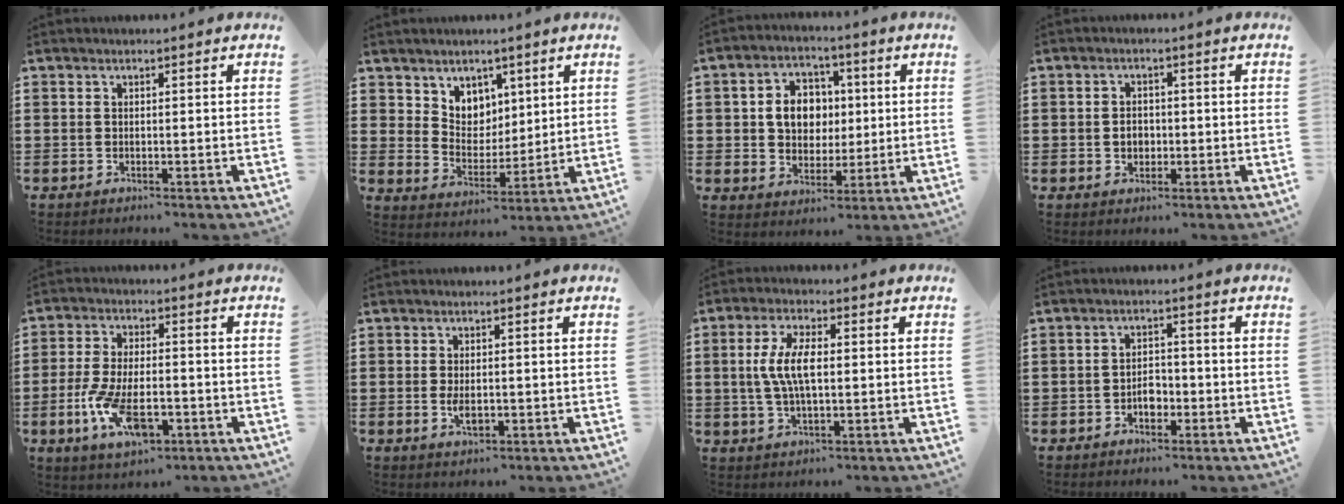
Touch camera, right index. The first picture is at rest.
{"total": 5.8, "force": [4.1, 4.2, 0.0], "torque": [-0.030, -0.007, 0.078]}
{"total": 7.3, "force": [0.7, 6.1, 4.0], "torque": [-0.082, 0.014, 0.008]}
{"total": 2.3, "force": [-0.3, 1.8, 1.4], "torque": [-0.022, 0.002, -0.010]}
{"total": 9.0, "force": [-3.4, 4.0, 7.3], "torque": [-0.158, -0.003, -0.061]}
{"total": 2.3, "force": [-0.3, 1.1, 2.0], "torque": [-0.040, 0.000, -0.005]}
{"total": 7.0, "force": [0.4, 2.7, 6.4], "torque": [-0.142, 0.002, -0.002]}
{"total": 3.0, "force": [-1.2, 1.9, 1.9], "torque": [-0.032, 0.001, -0.026]}